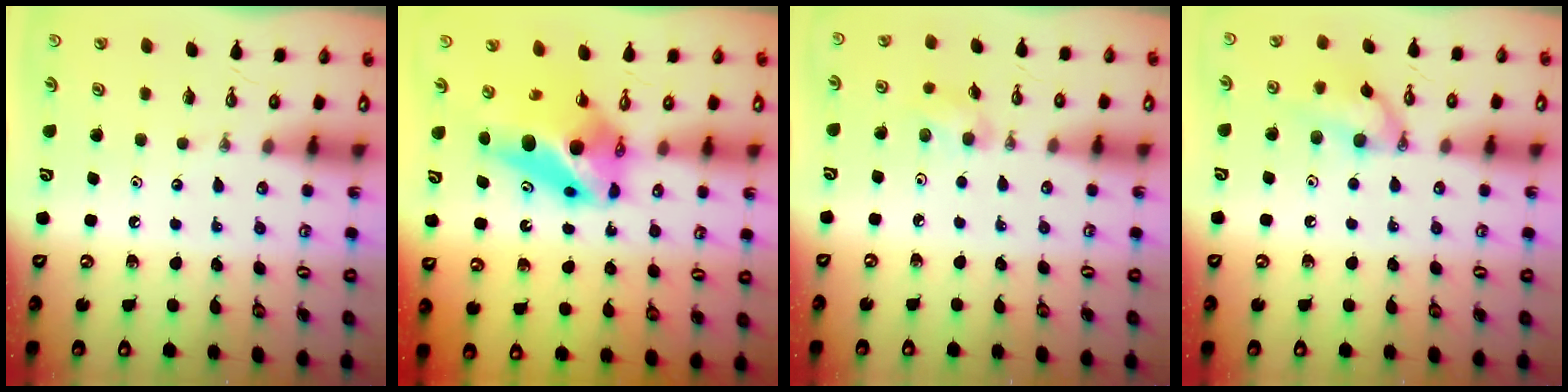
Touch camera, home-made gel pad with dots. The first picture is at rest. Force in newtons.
{"total": 9.7, "press": 9.4, "slide": 2.3}
{"total": 5.6, "press": 4.6, "slide": 3.3}
{"total": 11.6, "press": 11.0, "slide": 3.6}